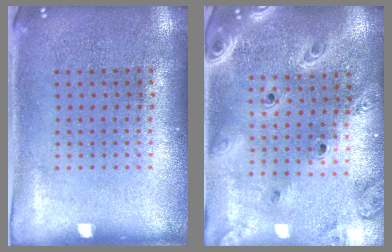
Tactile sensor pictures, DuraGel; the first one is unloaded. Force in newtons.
{"total": 2.8, "press": 2.3, "slide": 1.5}